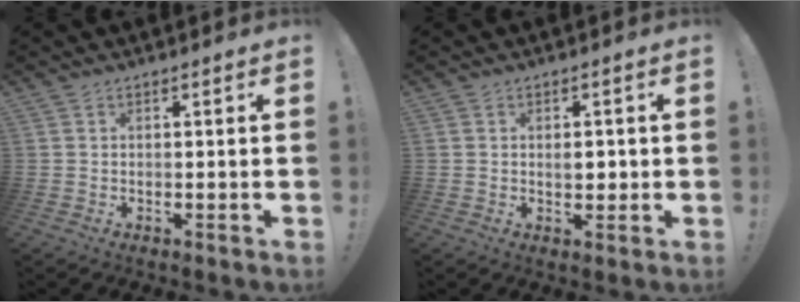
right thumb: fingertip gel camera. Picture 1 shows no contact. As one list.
[{"total": 3.0, "force": [0.0, 1.9, 2.3], "torque": [-0.024, 0.000, -0.006]}]